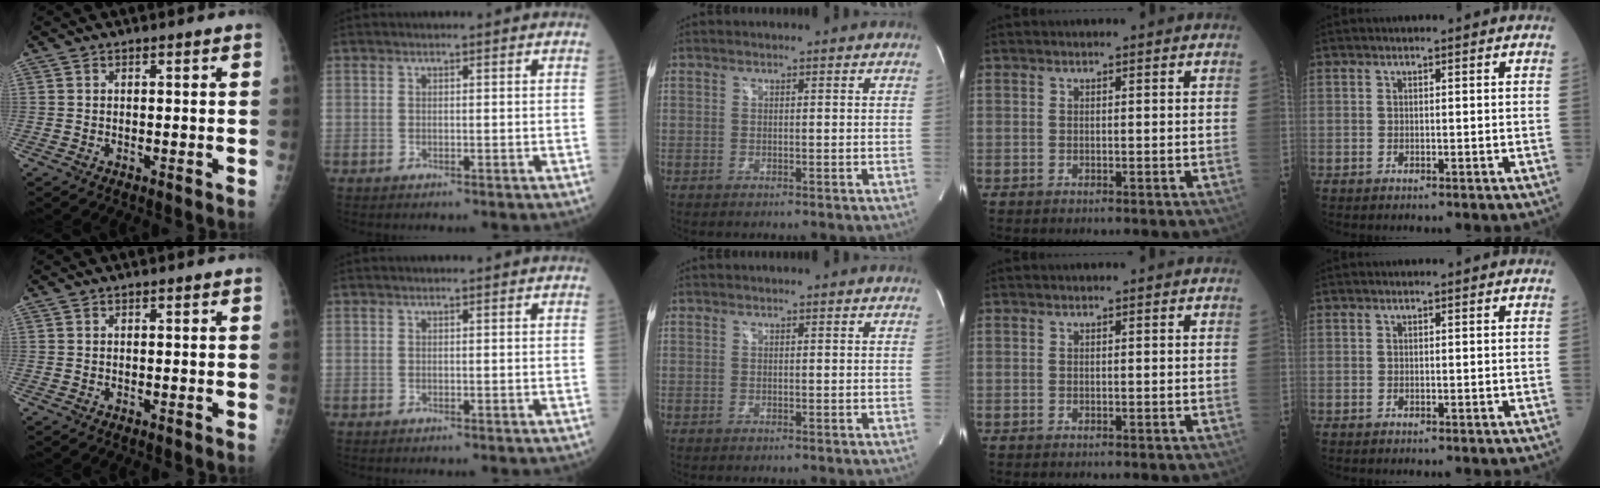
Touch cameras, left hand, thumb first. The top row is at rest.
{}